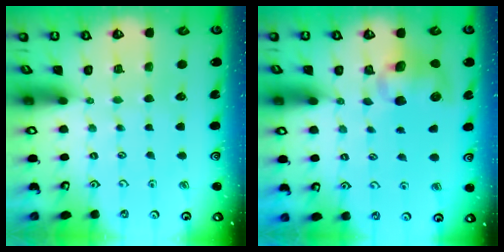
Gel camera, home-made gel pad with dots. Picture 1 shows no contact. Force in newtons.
{"total": 7.7, "press": 7.6, "slide": 1.4}